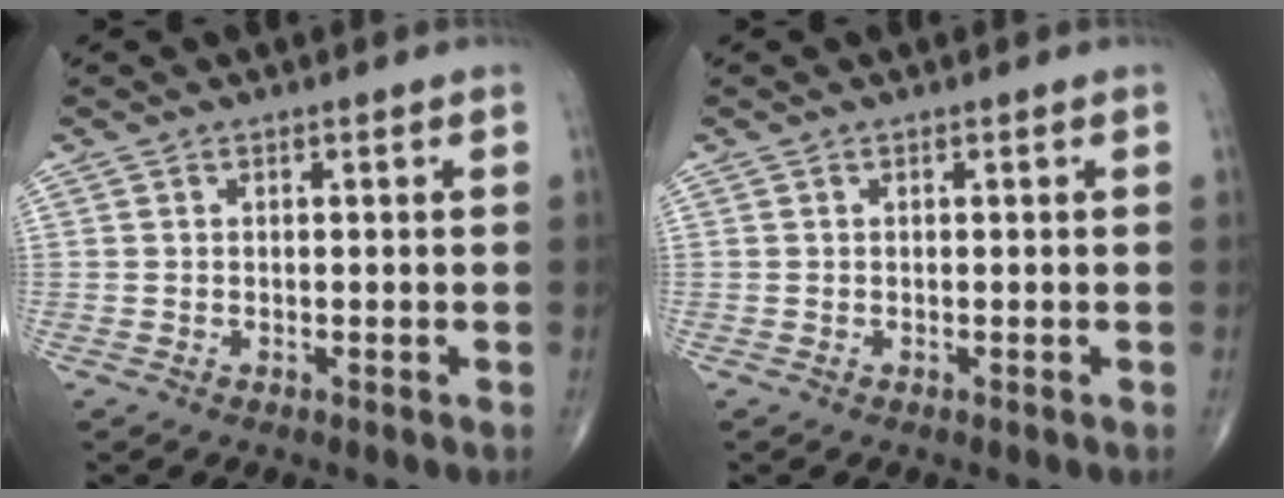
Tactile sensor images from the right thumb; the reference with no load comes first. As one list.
[{"total": 0.0}]